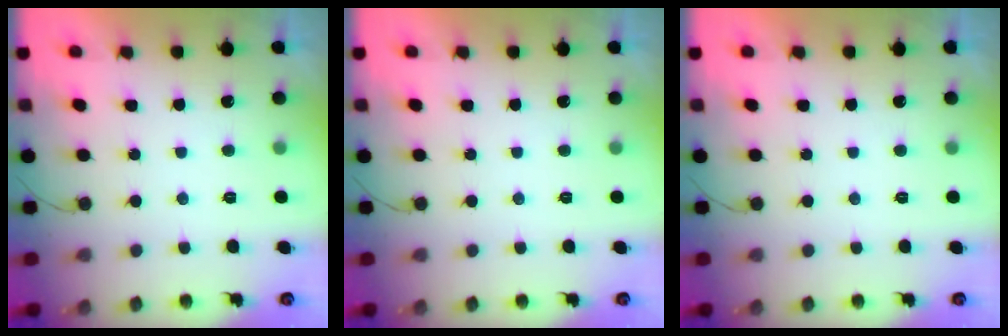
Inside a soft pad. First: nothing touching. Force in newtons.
{"total": 0.0}
{"total": 0.0}